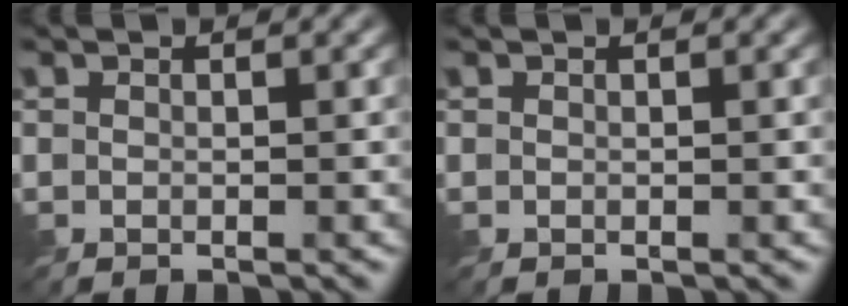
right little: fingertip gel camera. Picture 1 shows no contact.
{"total": 0.0}